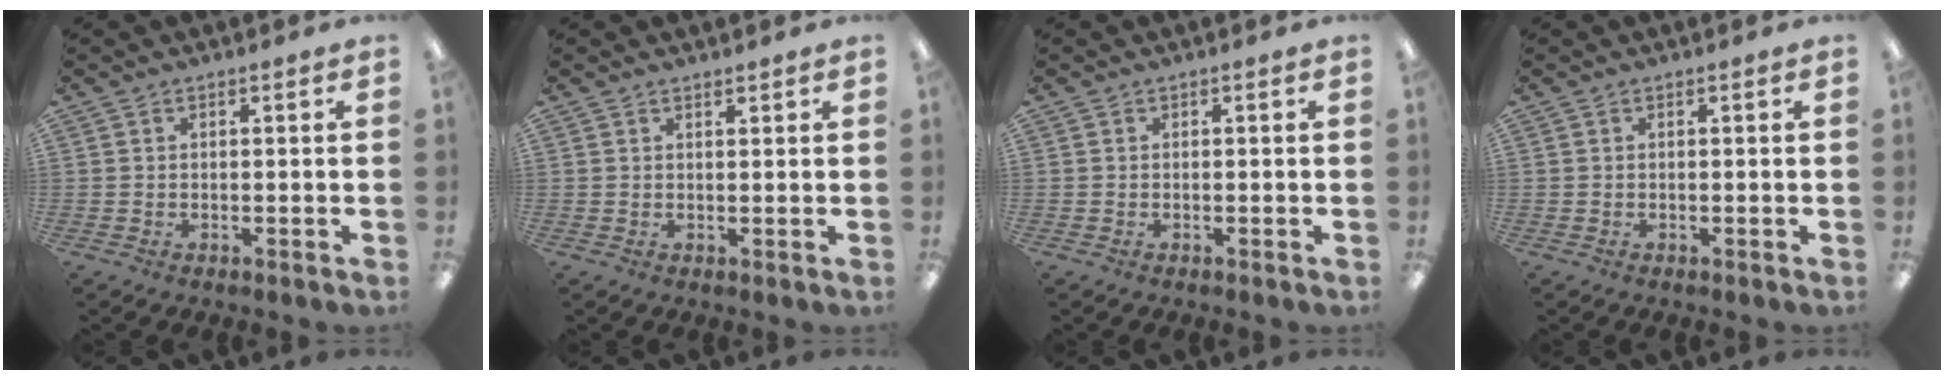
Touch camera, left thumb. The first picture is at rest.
{"total": 1.2, "force": [1.1, 0.2, 0.3], "torque": [-0.007, -0.002, 0.021]}
{"total": 0.0}
{"total": 0.0}